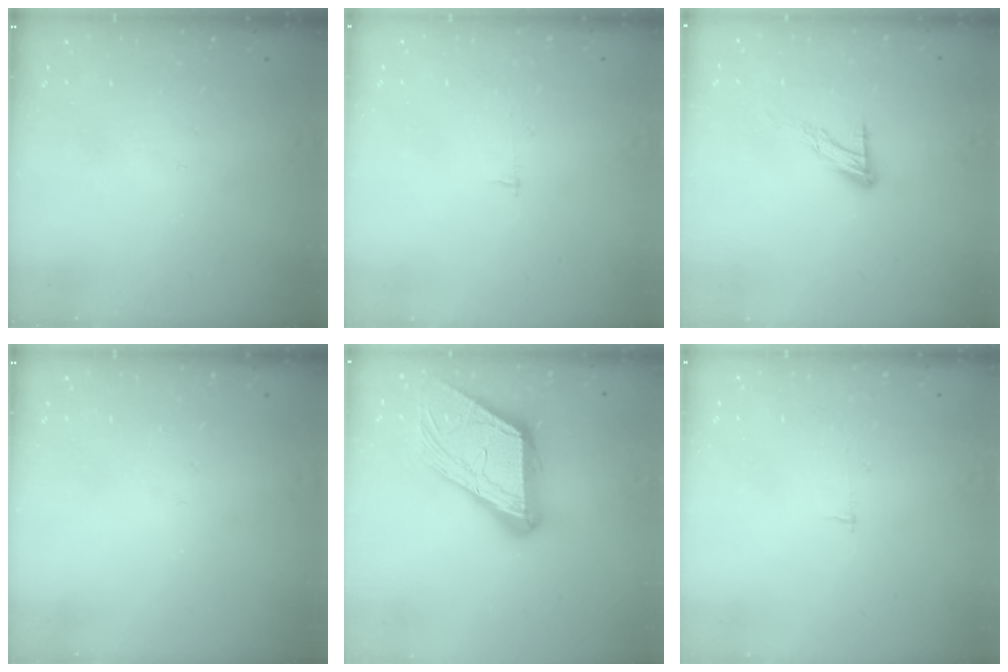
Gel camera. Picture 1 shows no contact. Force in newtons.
{"total": 2.5, "press": 2.5, "slide": 0.2}
{"total": 8.7, "press": 8.7, "slide": 0.7}
{"total": 0.0}
{"total": 17.8, "press": 17.7, "slide": 1.8}
{"total": 2.5, "press": 2.5, "slide": 0.2}